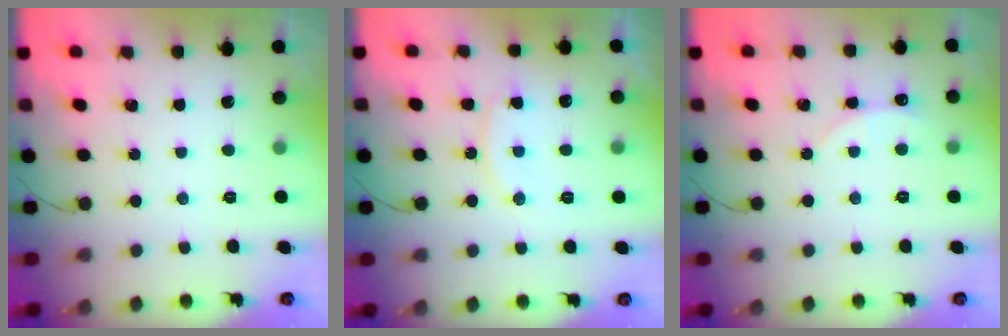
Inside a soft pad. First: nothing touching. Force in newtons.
{"total": 10.2, "press": 10.2, "slide": 0.8}
{"total": 2.5, "press": 2.5, "slide": 0.3}